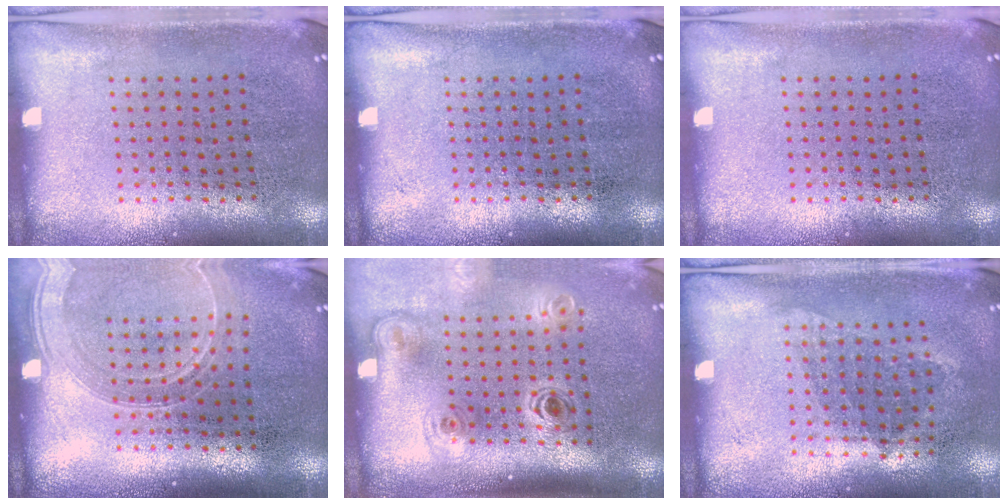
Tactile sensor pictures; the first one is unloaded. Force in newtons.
{"total": 0.0}
{"total": 0.0}
{"total": 1.4, "press": 1.3, "slide": 0.5}
{"total": 2.1, "press": 1.4, "slide": 1.5}
{"total": 0.9, "press": 0.7, "slide": 0.6}